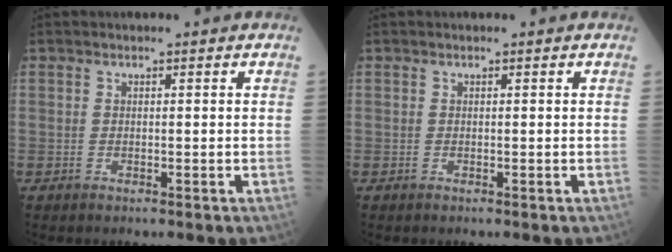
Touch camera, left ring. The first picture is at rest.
{"total": 0.0}